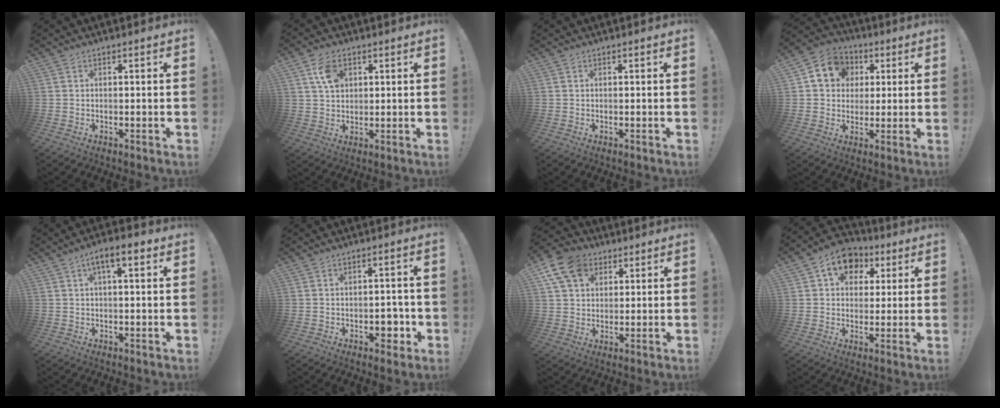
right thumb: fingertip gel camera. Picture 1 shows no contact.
{"total": 7.1, "force": [2.8, 5.0, 4.3], "torque": [-0.068, 0.001, 0.053]}
{"total": 0.0}
{"total": 11.1, "force": [2.9, 9.8, 4.4], "torque": [-0.054, -0.001, 0.061]}
{"total": 6.6, "force": [2.4, 2.1, 5.8], "torque": [-0.083, -0.003, 0.034]}
{"total": 5.2, "force": [-1.8, 3.6, 3.3], "torque": [-0.034, 0.012, -0.029]}
{"total": 12.6, "force": [5.7, 9.3, 6.3], "torque": [-0.114, -0.017, 0.113]}
{"total": 10.7, "force": [4.3, 8.2, 5.4], "torque": [-0.074, -0.009, 0.083]}